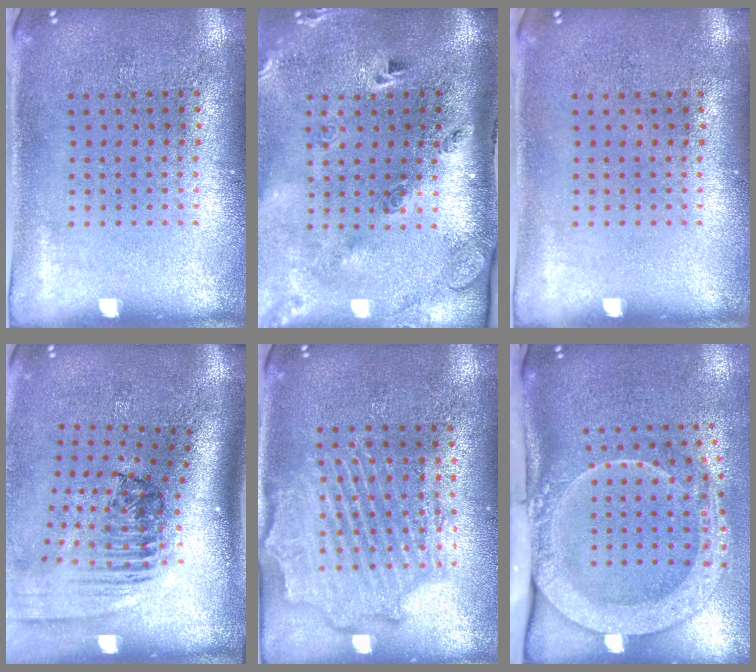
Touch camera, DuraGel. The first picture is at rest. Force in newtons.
{"total": 3.0, "press": 1.9, "slide": 2.2}
{"total": 0.0}
{"total": 2.6, "press": 1.8, "slide": 1.9}
{"total": 2.2, "press": 2.1, "slide": 0.5}
{"total": 2.9, "press": 2.1, "slide": 2.0}